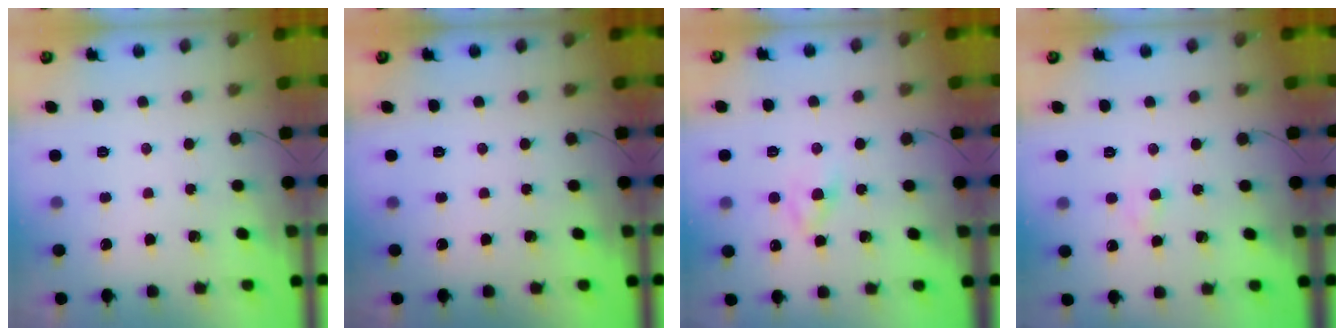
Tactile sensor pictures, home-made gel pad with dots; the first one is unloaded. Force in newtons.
{"total": 0.0}
{"total": 2.8, "press": 2.6, "slide": 1.2}
{"total": 2.4, "press": 2.2, "slide": 1.0}